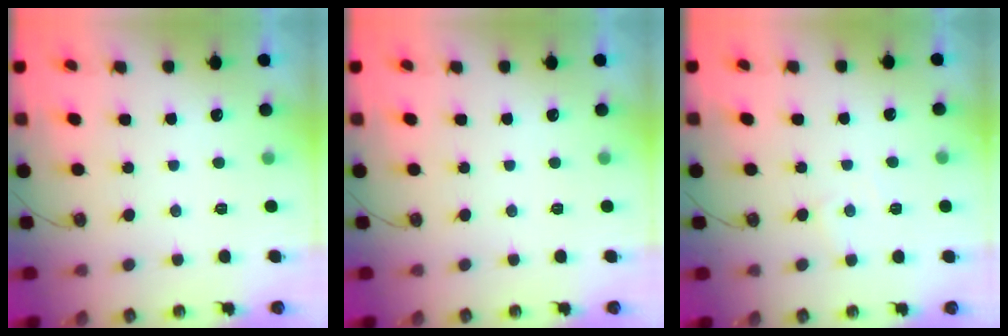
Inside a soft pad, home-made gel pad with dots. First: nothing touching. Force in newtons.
{"total": 0.0}
{"total": 4.8, "press": 4.8, "slide": 0.5}